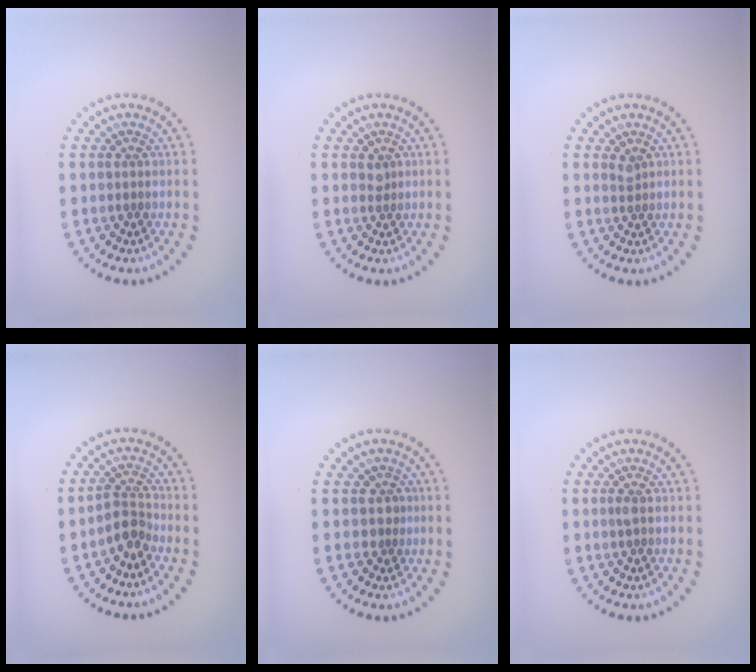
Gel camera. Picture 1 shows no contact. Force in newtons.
{"total": 0.8, "press": 0.5, "slide": 0.6}
{"total": 0.8, "press": 0.6, "slide": 0.5}
{"total": 2.4, "press": 1.8, "slide": 1.5}
{"total": 1.5, "press": 1.2, "slide": 1.0}
{"total": 0.6, "press": 0.6, "slide": 0.3}